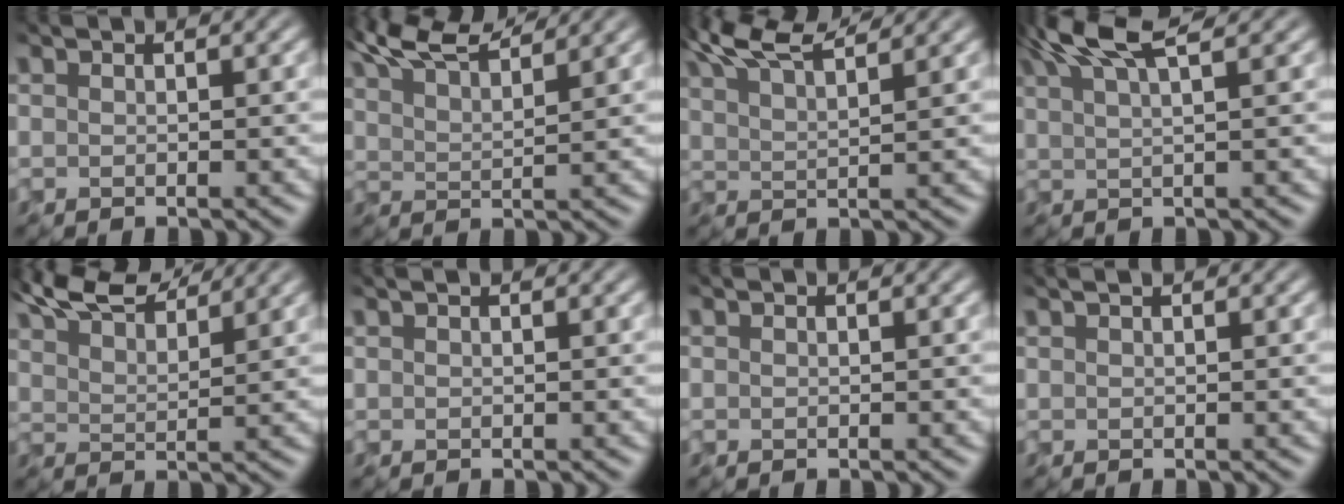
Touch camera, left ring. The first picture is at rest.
{"total": 7.1, "force": [5.8, 1.8, 3.6], "torque": [-0.075, 0.029, 0.074]}
{"total": 6.2, "force": [4.9, 1.6, 3.5], "torque": [-0.071, 0.029, 0.072]}
{"total": 6.3, "force": [4.0, 1.6, 4.6], "torque": [-0.072, 0.025, 0.062]}
{"total": 6.2, "force": [5.3, 1.5, 3.0], "torque": [-0.070, 0.020, 0.091]}
{"total": 1.7, "force": [1.0, 0.8, 1.1], "torque": [-0.004, 0.014, -0.006]}
{"total": 0.0}
{"total": 2.0, "force": [1.2, 0.9, 1.3], "torque": [-0.004, 0.018, -0.005]}